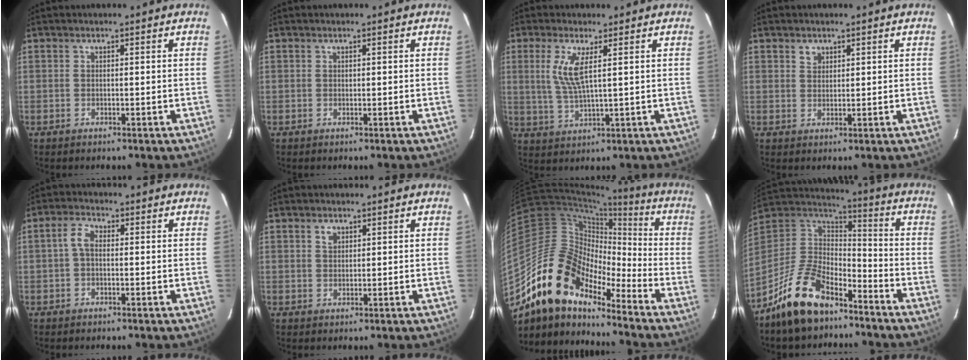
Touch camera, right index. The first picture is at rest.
{"total": 0.0}
{"total": 6.4, "force": [1.9, 1.0, 6.0], "torque": [-0.132, -0.005, 0.041]}
{"total": 1.9, "force": [1.2, 1.4, 0.5], "torque": [-0.004, 0.005, 0.021]}
{"total": 2.9, "force": [-0.1, 1.8, 2.3], "torque": [-0.049, 0.011, -0.002]}
{"total": 1.7, "force": [0.9, 1.2, 0.8], "torque": [-0.013, 0.005, 0.016]}
{"total": 16.6, "force": [-13.0, 7.0, 7.4], "torque": [-0.136, 0.009, -0.253]}
{"total": 18.0, "force": [-12.5, 8.4, 9.8], "torque": [-0.221, 0.006, -0.222]}